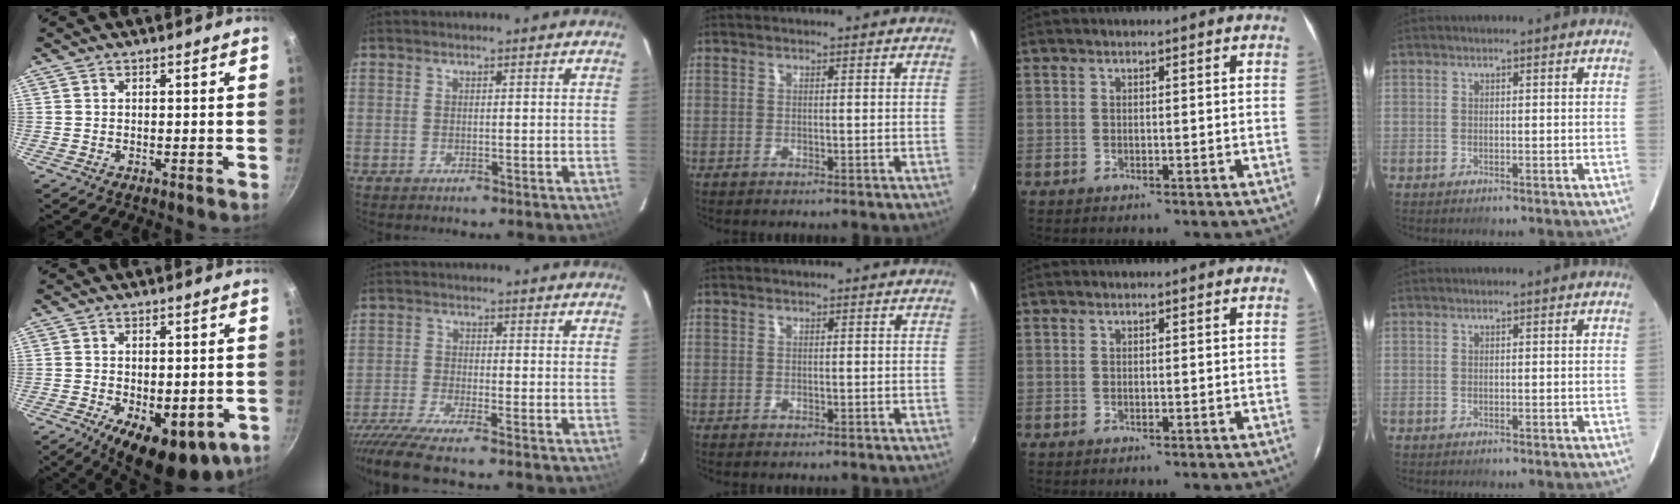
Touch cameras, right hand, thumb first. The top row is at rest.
{"thumb": {"total": 15.0, "force": [-5.4, 7.0, 12.1], "torque": [-0.140, -0.002, -0.064]}, "index": {"total": 9.1, "force": [-7.8, -0.1, 4.6], "torque": [-0.115, -0.036, -0.145]}}